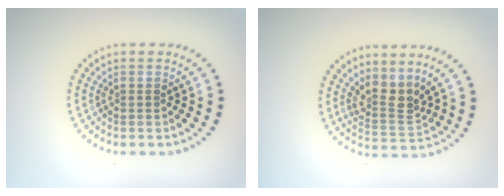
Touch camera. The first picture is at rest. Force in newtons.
{"total": 3.0, "press": 2.2, "slide": 2.1}